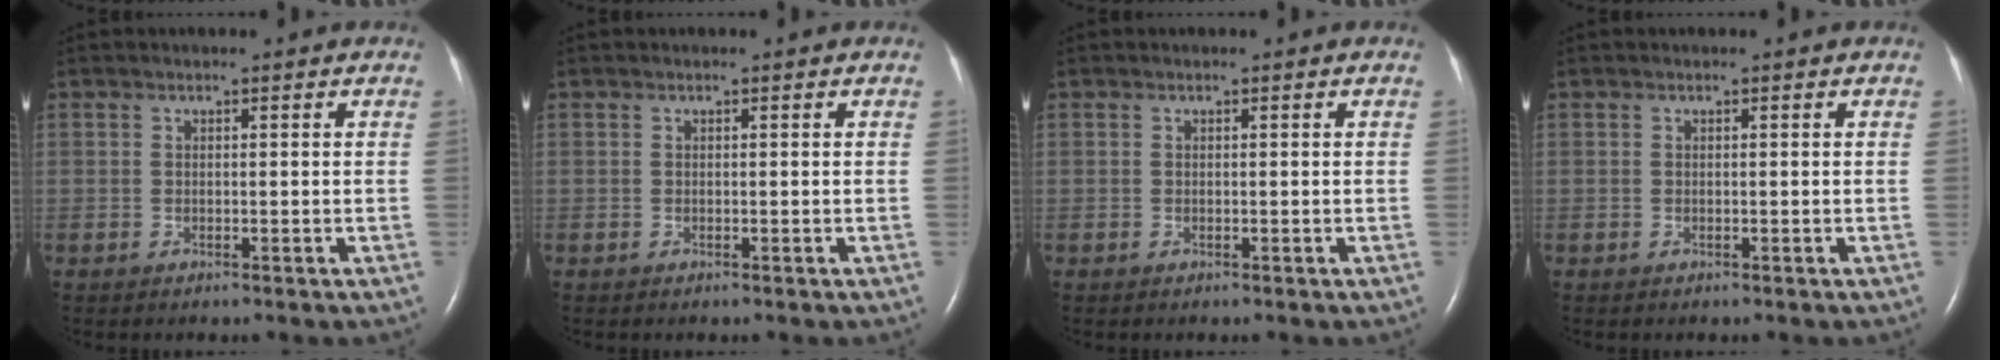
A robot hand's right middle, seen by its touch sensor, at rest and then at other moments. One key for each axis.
{"total": 0.0}
{"total": 0.0}
{"total": 0.0}